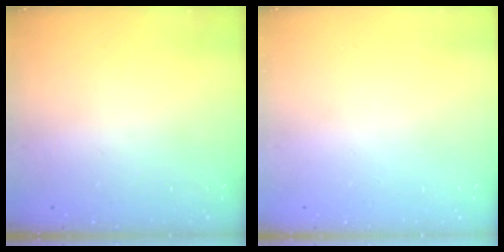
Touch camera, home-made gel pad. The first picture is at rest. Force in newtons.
{"total": 0.0}